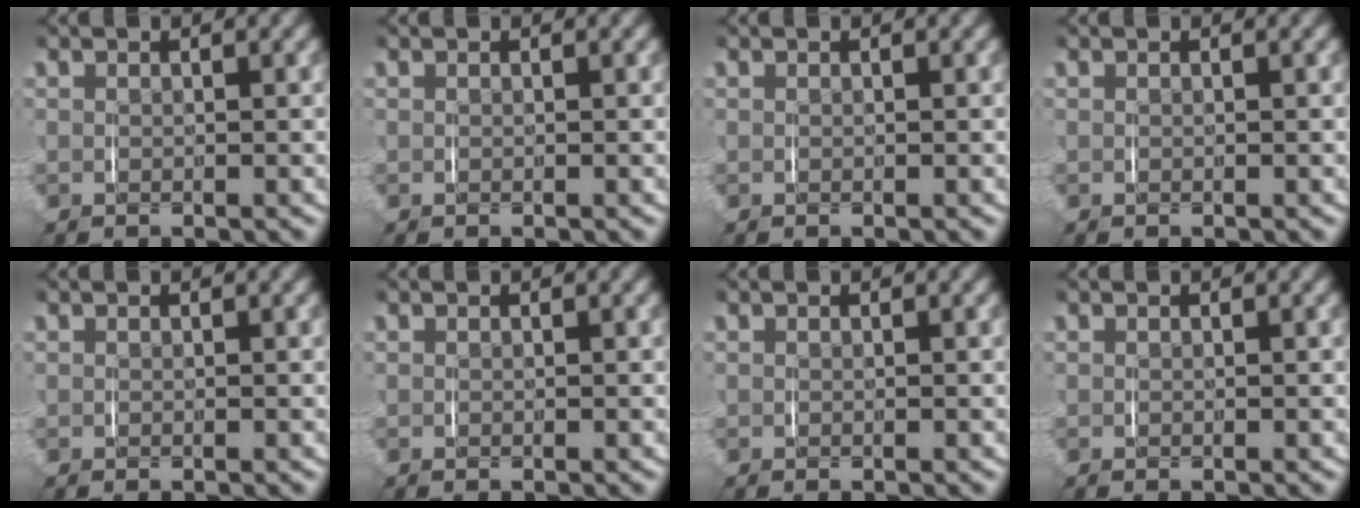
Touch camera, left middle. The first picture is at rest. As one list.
[{"total": 0.0}, {"total": 0.0}, {"total": 0.0}, {"total": 0.0}, {"total": 0.0}, {"total": 0.0}, {"total": 0.0}]